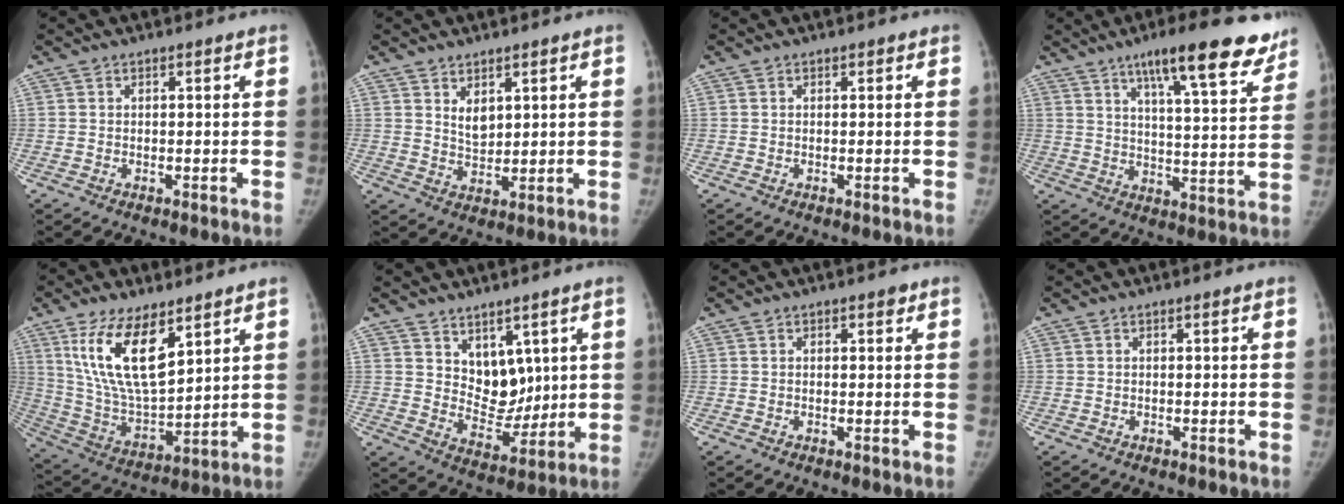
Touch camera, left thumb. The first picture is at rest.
{"total": 4.0, "force": [2.0, 2.3, 2.6], "torque": [-0.028, -0.020, 0.044]}
{"total": 0.0}
{"total": 17.6, "force": [11.8, 4.0, 12.4], "torque": [-0.140, -0.047, 0.170]}
{"total": 16.7, "force": [8.6, 6.9, 12.5], "torque": [-0.214, -0.043, 0.175]}
{"total": 8.6, "force": [4.2, 6.0, 4.7], "torque": [-0.034, -0.038, 0.088]}
{"total": 0.9, "force": [0.5, 0.5, 0.5], "torque": [0.004, 0.000, 0.003]}
{"total": 0.0}